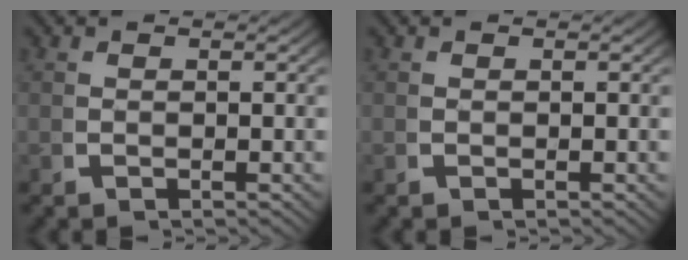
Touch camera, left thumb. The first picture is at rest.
{"total": 0.0}